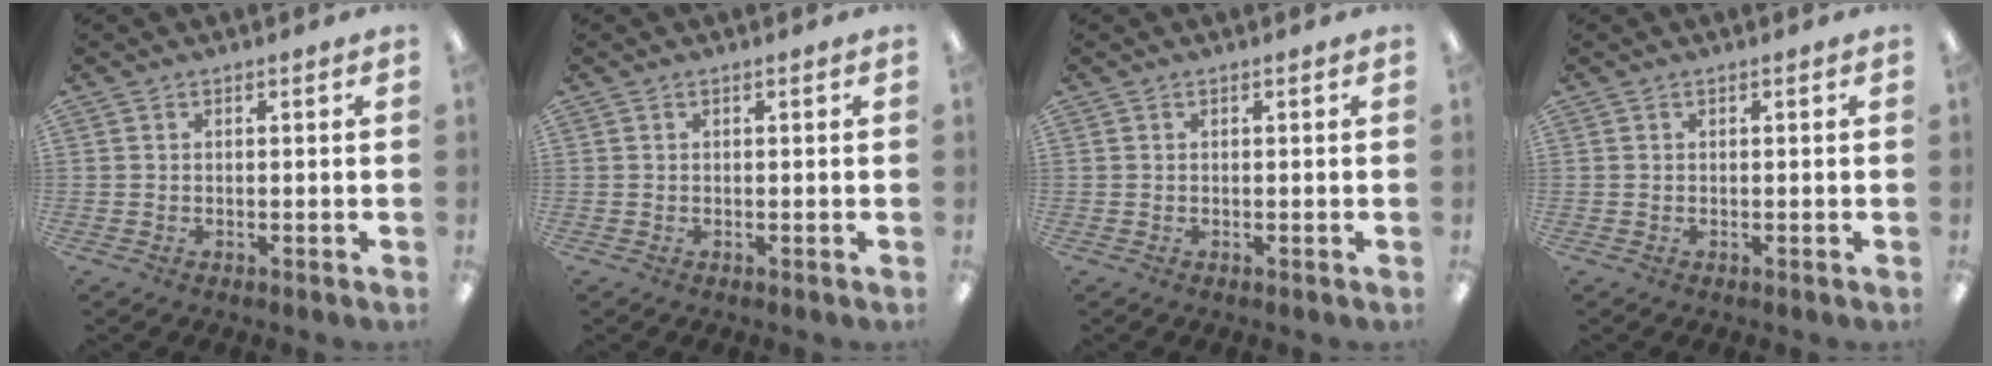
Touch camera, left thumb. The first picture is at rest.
{"total": 0.0}
{"total": 0.0}
{"total": 0.0}